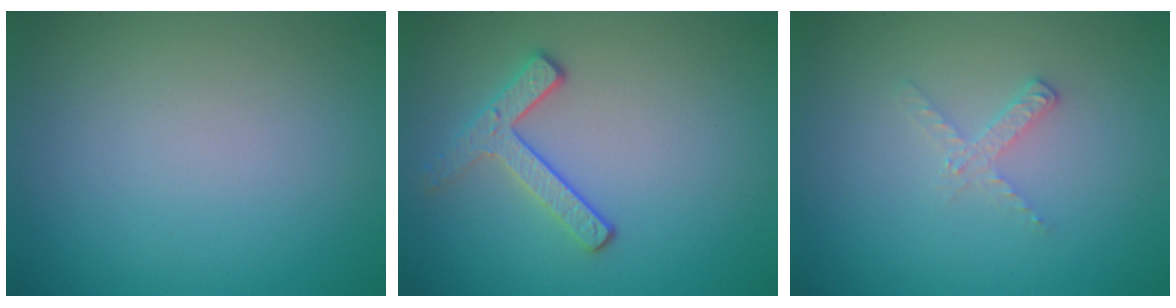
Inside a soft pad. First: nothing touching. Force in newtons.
{"total": 2.7, "press": 2.3, "slide": 1.3}
{"total": 1.4, "press": 1.4, "slide": 0.1}